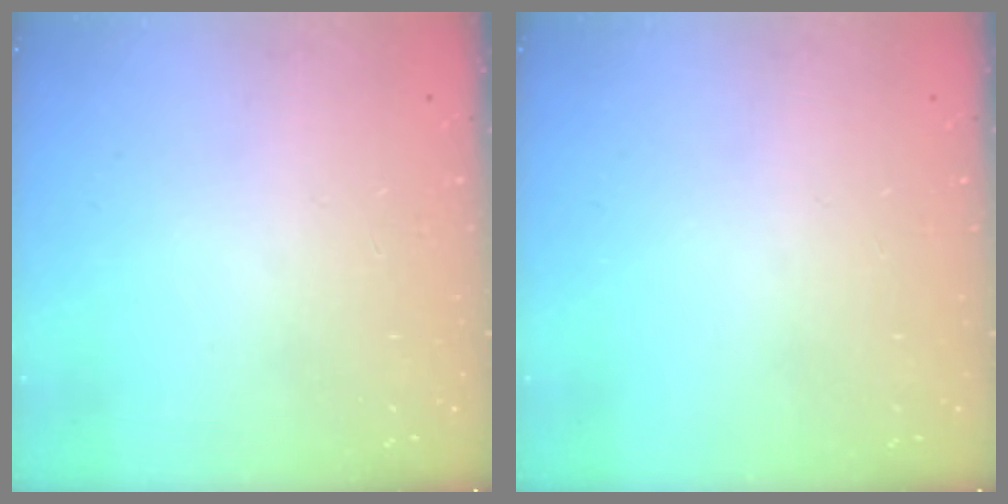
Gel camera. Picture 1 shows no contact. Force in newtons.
{"total": 0.0}